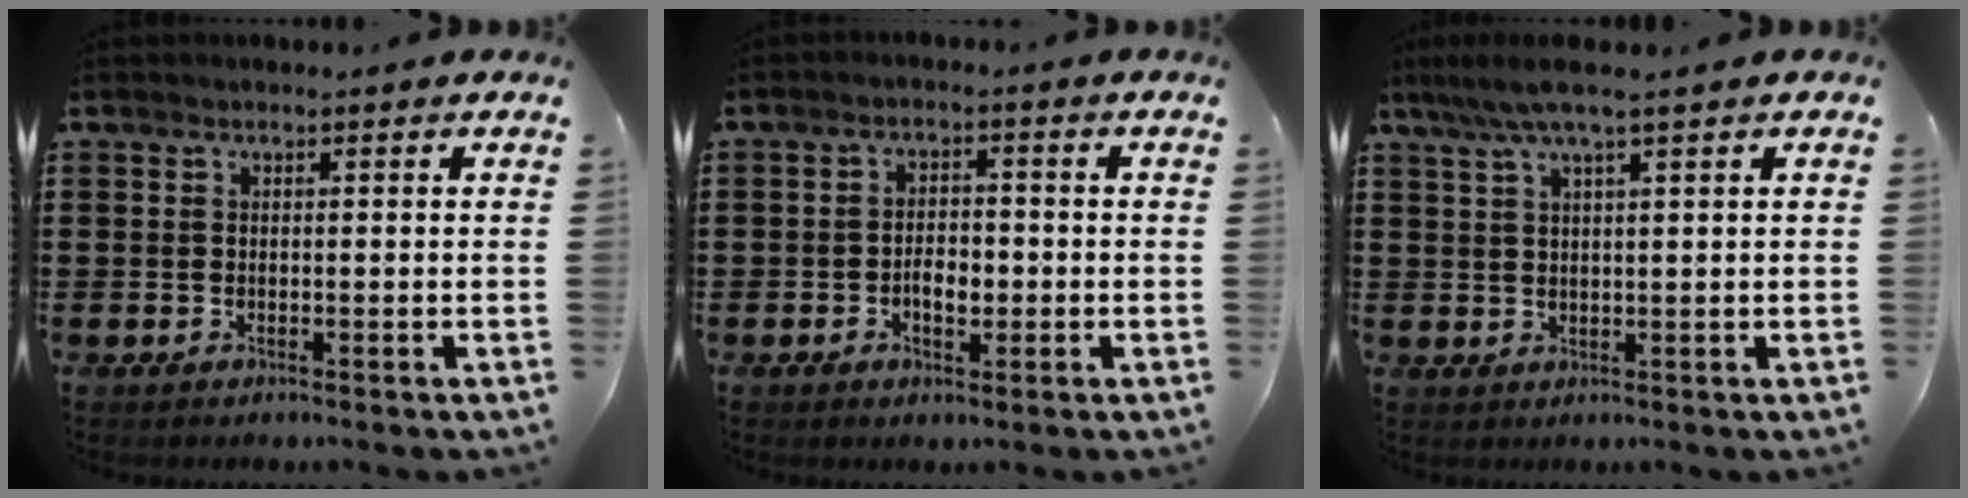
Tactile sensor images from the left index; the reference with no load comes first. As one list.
[{"total": 3.4, "force": [-1.0, 1.9, 2.7], "torque": [-0.045, 0.000, -0.020]}, {"total": 4.9, "force": [3.2, 0.1, 3.8], "torque": [-0.080, 0.000, 0.056]}]